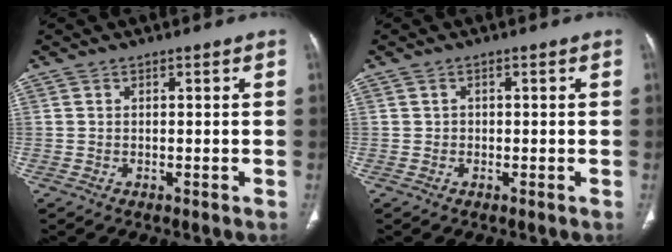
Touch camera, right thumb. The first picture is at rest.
{"total": 0.9, "force": [-0.1, 0.9, 0.1], "torque": [0.004, 0.004, -0.003]}